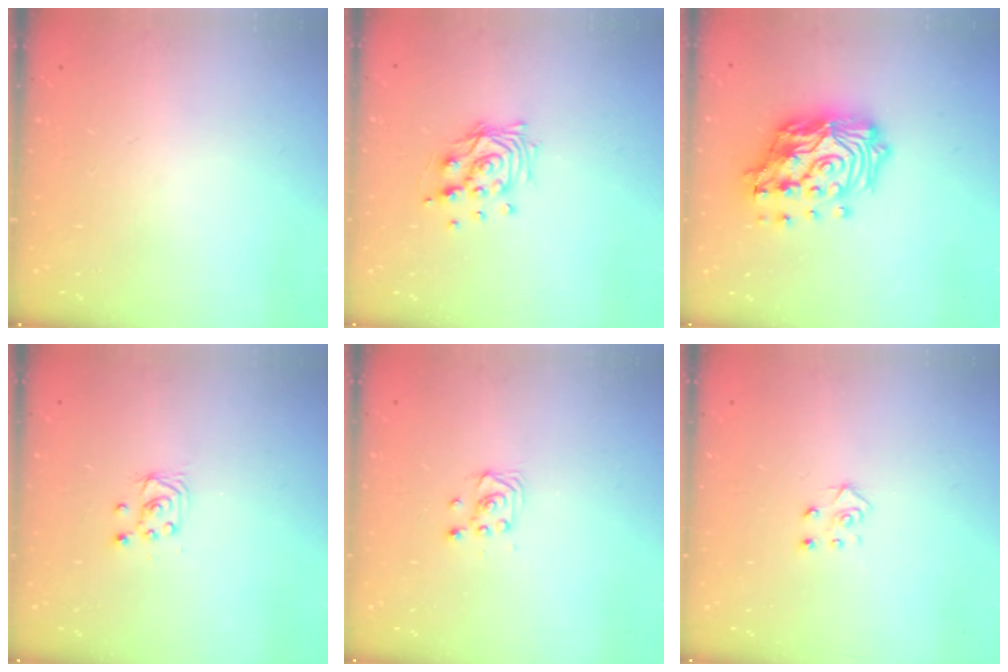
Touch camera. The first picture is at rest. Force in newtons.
{"total": 10.6, "press": 10.5, "slide": 1.0}
{"total": 20.6, "press": 20.5, "slide": 2.7}
{"total": 3.4, "press": 3.4, "slide": 0.3}
{"total": 2.9, "press": 2.9, "slide": 0.4}
{"total": 4.6, "press": 4.6, "slide": 0.4}